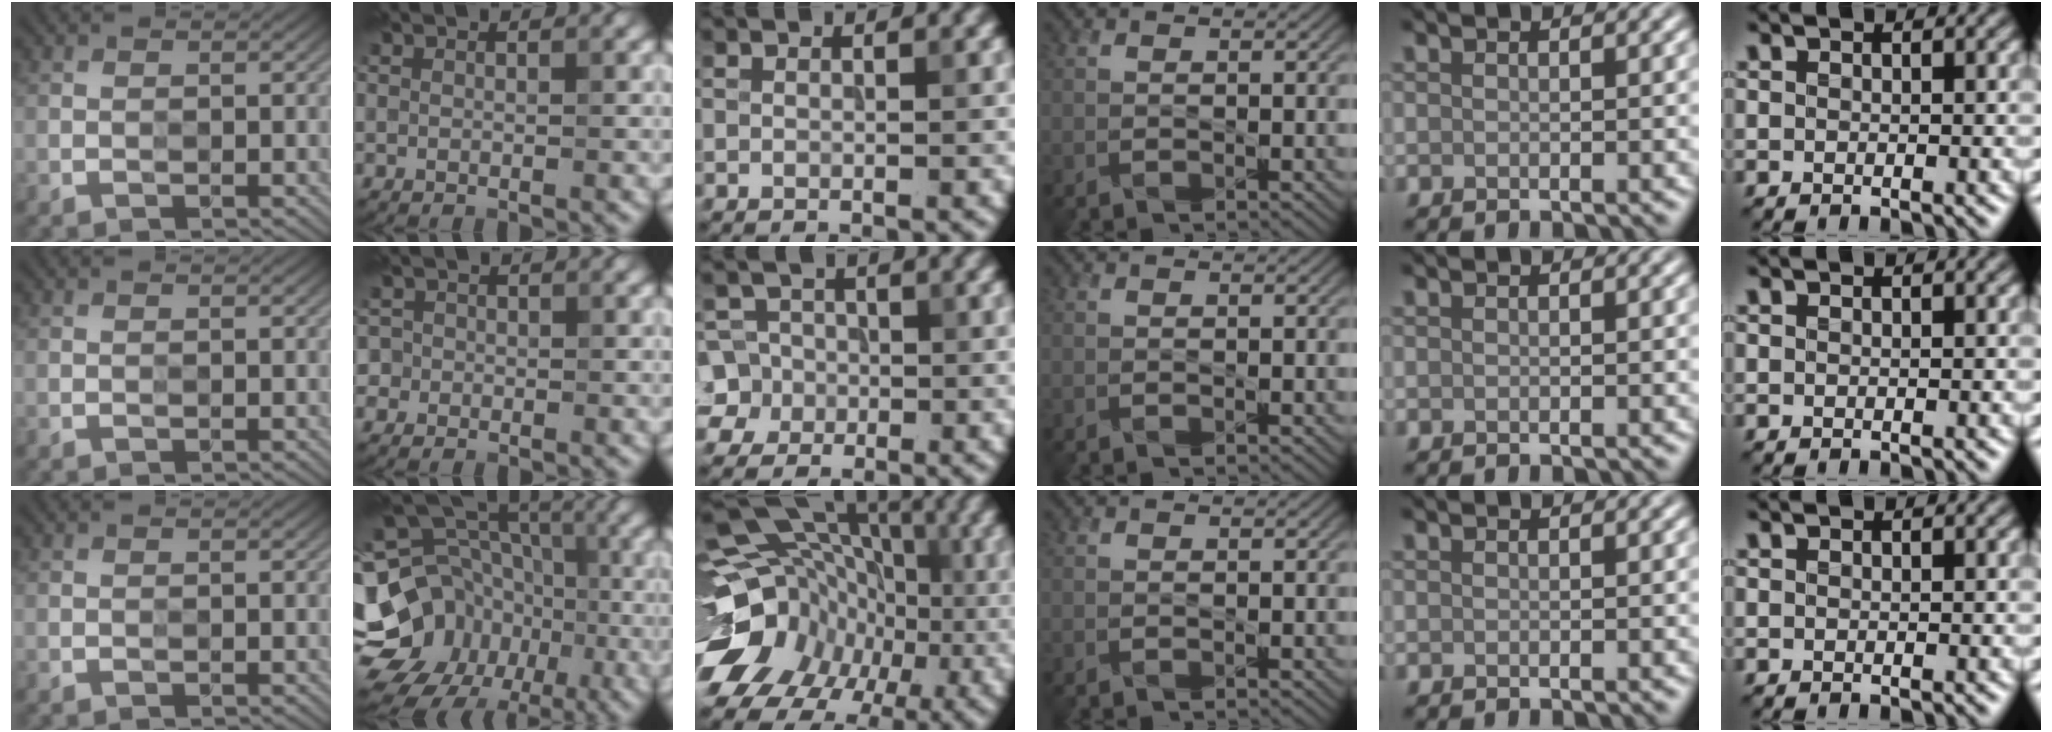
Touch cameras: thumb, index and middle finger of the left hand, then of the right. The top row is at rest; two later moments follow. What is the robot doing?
{"motion": "press", "object": "sticky note"}